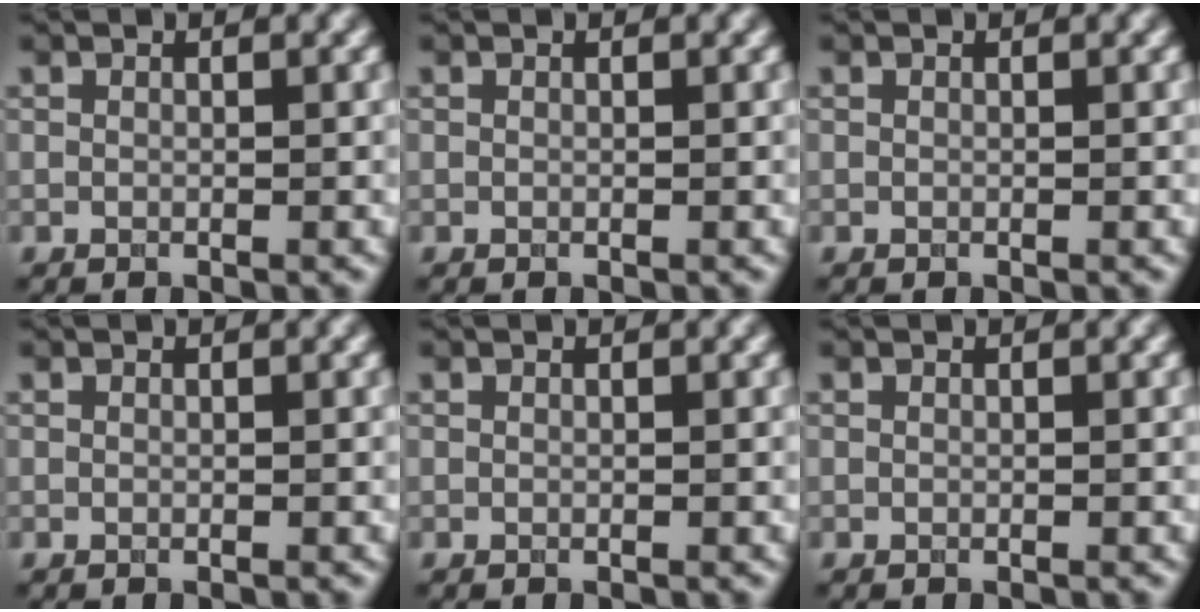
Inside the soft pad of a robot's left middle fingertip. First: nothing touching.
{"total": 0.0}
{"total": 0.0}
{"total": 0.0}
{"total": 0.0}
{"total": 0.0}